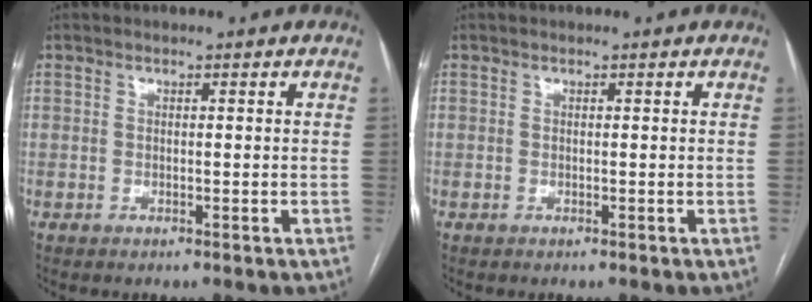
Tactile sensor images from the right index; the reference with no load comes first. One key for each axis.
{"total": 0.0}